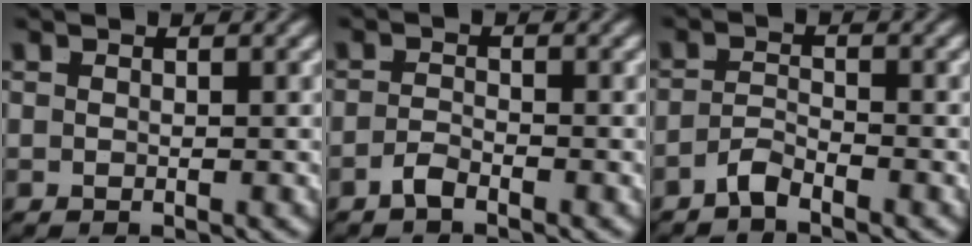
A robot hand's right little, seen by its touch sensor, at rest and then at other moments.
{"total": 1.7, "force": [-1.6, -0.5, 0.4], "torque": [0.000, -0.004, -0.028]}
{"total": 2.3, "force": [-2.1, 0.1, 0.8], "torque": [-0.013, -0.008, -0.034]}